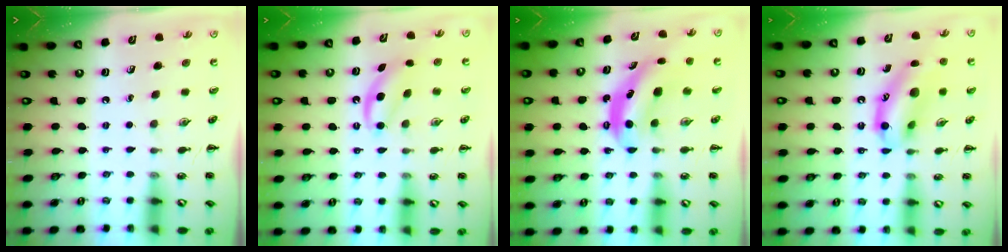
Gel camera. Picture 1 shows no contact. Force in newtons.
{"total": 5.1, "press": 5.0, "slide": 1.1}
{"total": 6.2, "press": 6.2, "slide": 0.4}
{"total": 14.9, "press": 14.6, "slide": 2.8}